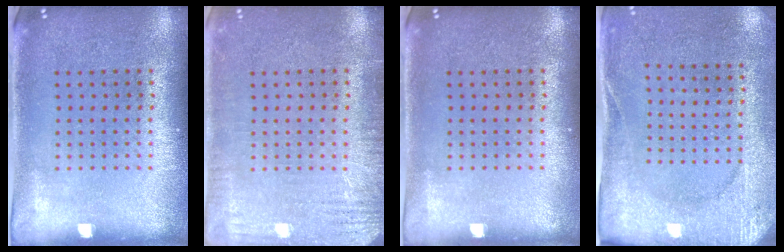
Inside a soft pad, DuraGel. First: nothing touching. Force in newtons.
{"total": 2.9, "press": 2.9, "slide": 0.4}
{"total": 0.0}
{"total": 2.6, "press": 2.4, "slide": 1.0}